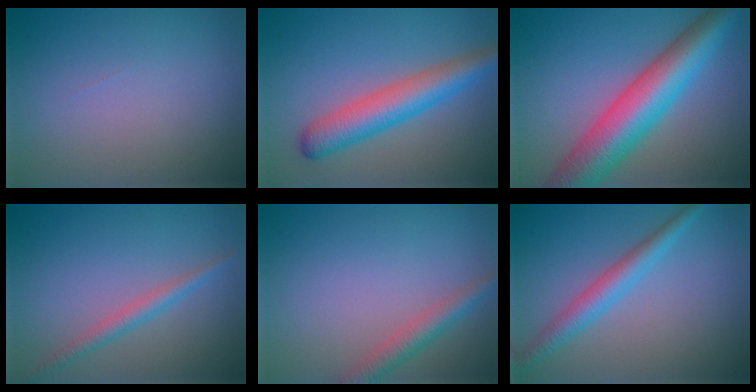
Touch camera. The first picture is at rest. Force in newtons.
{"total": 5.5, "press": 5.5, "slide": 0.1}
{"total": 10.1, "press": 10.1, "slide": 0.2}
{"total": 2.0, "press": 2.0, "slide": 0.1}
{"total": 2.6, "press": 2.6, "slide": 0.1}
{"total": 3.3, "press": 3.2, "slide": 0.1}